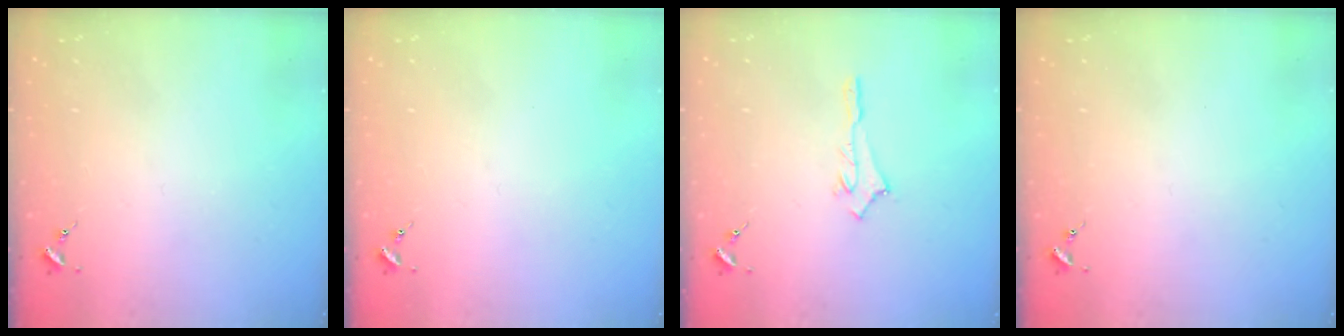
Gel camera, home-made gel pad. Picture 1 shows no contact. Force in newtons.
{"total": 0.0}
{"total": 2.5, "press": 2.5, "slide": 0.2}
{"total": 0.0}